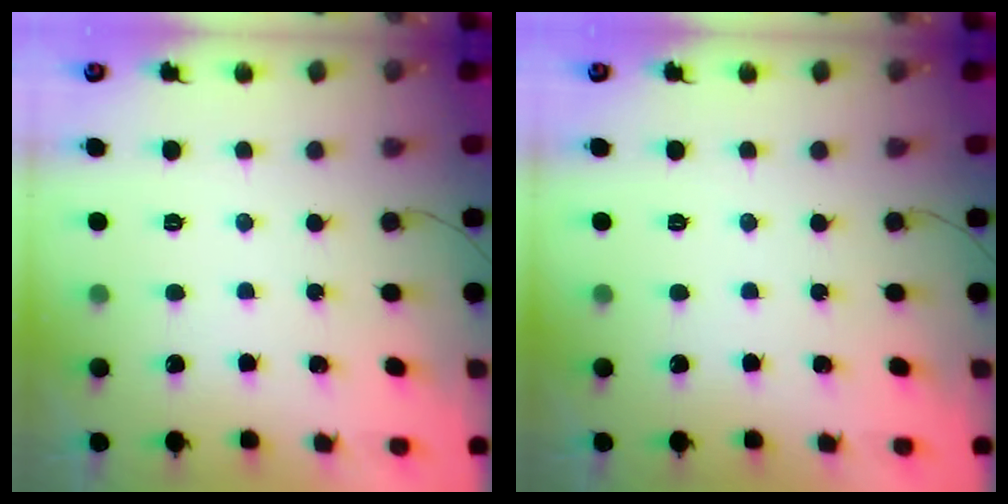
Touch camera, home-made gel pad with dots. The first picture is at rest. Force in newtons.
{"total": 0.0}